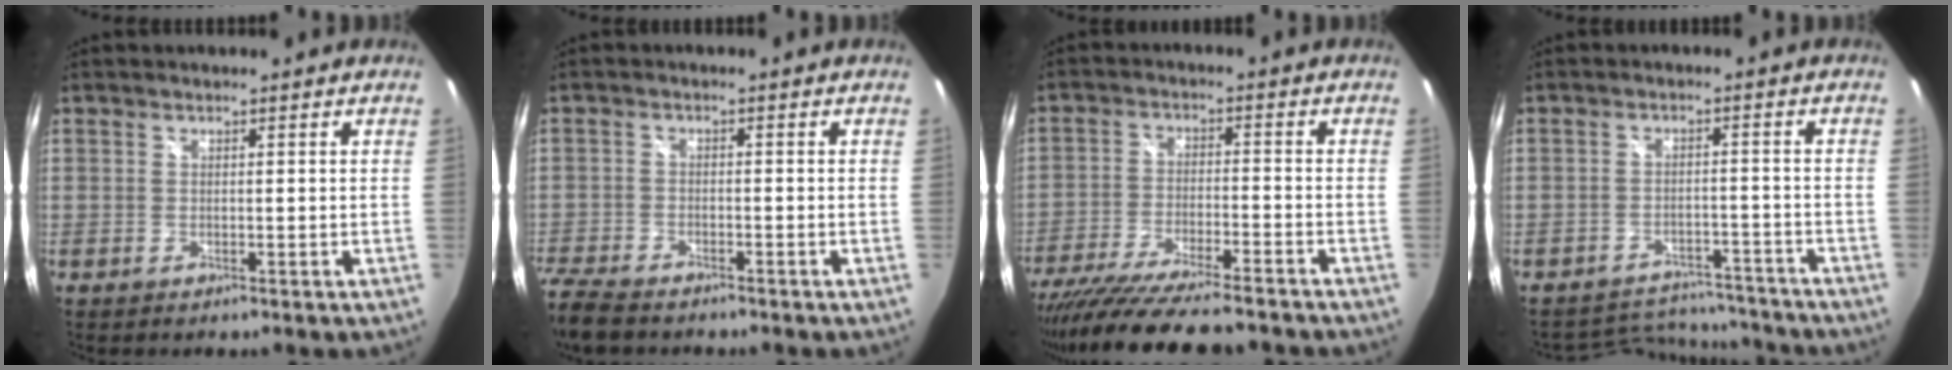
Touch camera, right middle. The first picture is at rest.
{"total": 7.7, "force": [-6.6, 2.1, 3.3], "torque": [-0.102, -0.027, -0.132]}
{"total": 17.7, "force": [-15.3, 1.9, 8.8], "torque": [-0.172, -0.043, -0.250]}
{"total": 11.1, "force": [-10.4, 3.4, 1.7], "torque": [-0.045, 0.024, -0.136]}